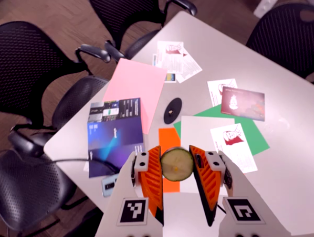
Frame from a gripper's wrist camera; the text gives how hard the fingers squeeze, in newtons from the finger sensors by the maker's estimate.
{"total": 12.3, "left": 12.3, "right": 12.2}